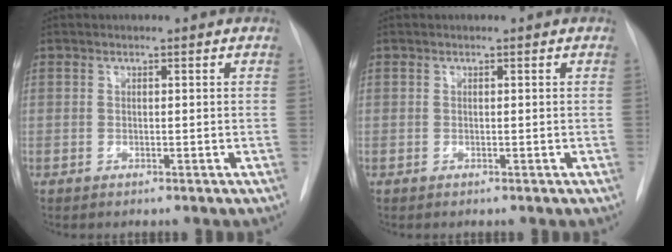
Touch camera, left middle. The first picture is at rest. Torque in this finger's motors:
{"motor_torque": [-0.05, 0.04, 0.03, 0.00]}